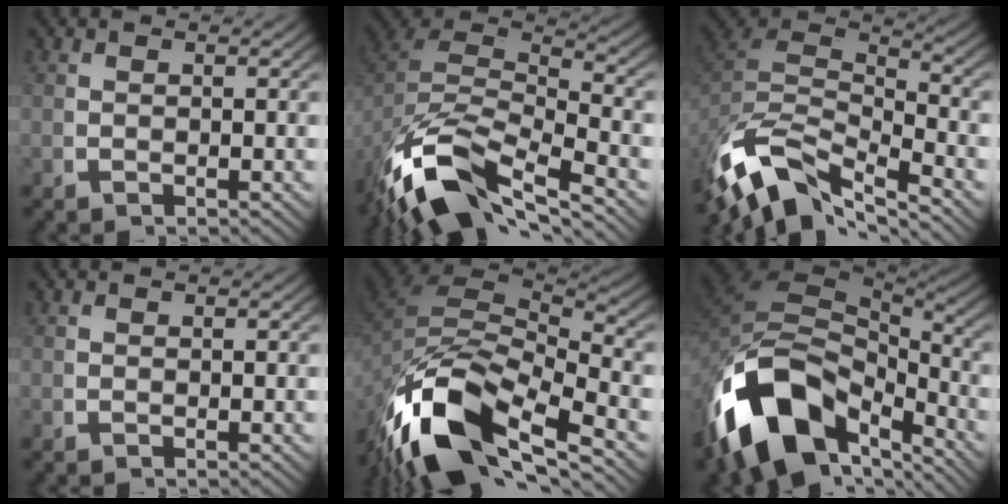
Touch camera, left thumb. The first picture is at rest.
{"total": 12.2, "force": [-3.3, 7.2, 9.3], "torque": [-0.218, -0.048, -0.033]}
{"total": 11.8, "force": [-2.5, 7.8, 8.4], "torque": [-0.200, -0.041, -0.025]}
{"total": 0.0}
{"total": 14.7, "force": [-3.8, 8.1, 11.7], "torque": [-0.247, -0.036, -0.040]}
{"total": 19.5, "force": [-4.5, 12.6, 14.1], "torque": [-0.293, -0.056, -0.042]}